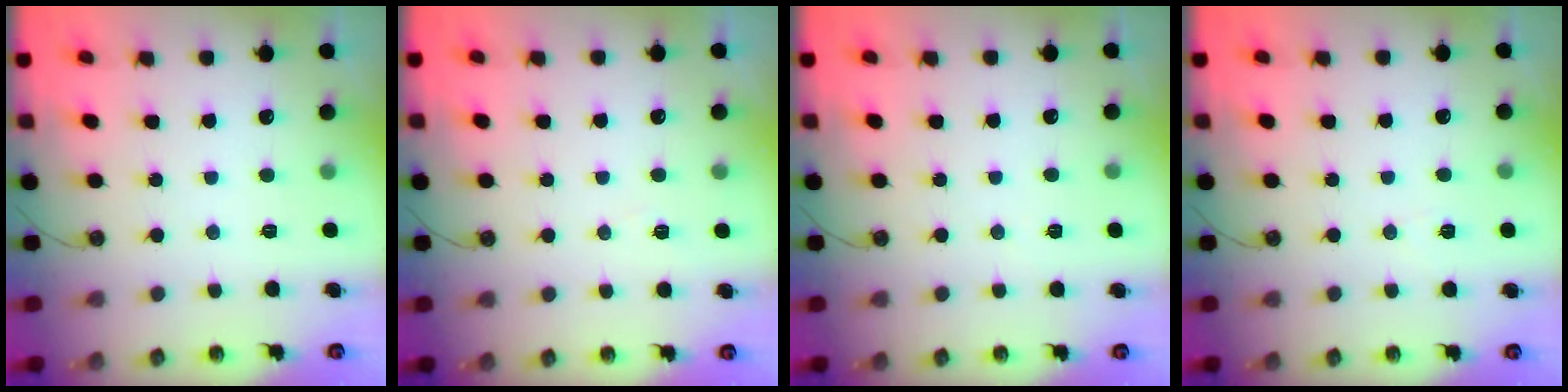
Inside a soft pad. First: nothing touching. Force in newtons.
{"total": 5.6, "press": 3.4, "slide": 4.4}
{"total": 4.8, "press": 2.1, "slide": 4.3}
{"total": 4.0, "press": 3.6, "slide": 1.8}